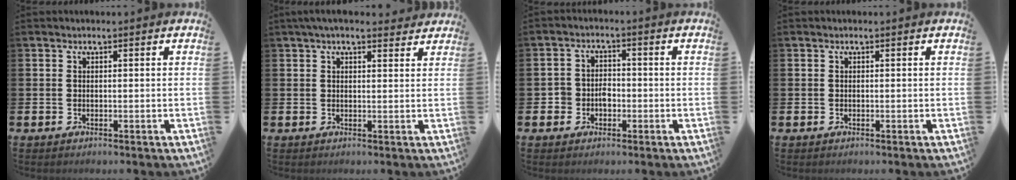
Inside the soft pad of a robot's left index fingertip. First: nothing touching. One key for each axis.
{"total": 3.0, "fx": 2.6, "fy": 0.8, "fz": 1.3, "tx": -0.030, "ty": -0.004, "tz": 0.047}
{"total": 2.9, "fx": -1.2, "fy": 2.5, "fz": 0.7, "tx": -0.015, "ty": 0.005, "tz": -0.031}
{"total": 0.0}